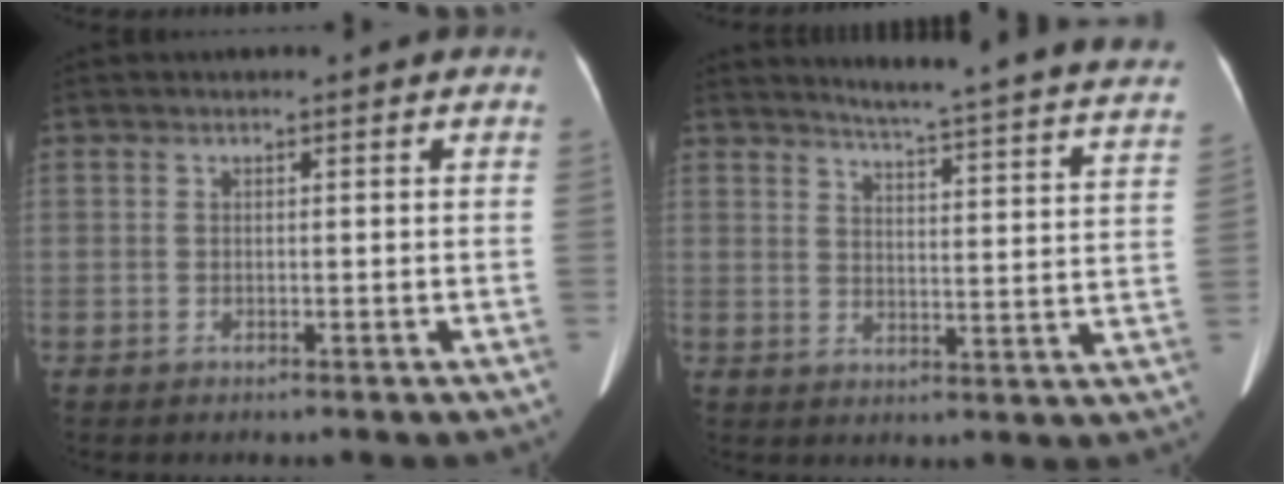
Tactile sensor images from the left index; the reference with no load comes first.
{"total": 23.8, "force": [22.1, -0.2, 8.7], "torque": [-0.119, -0.095, 0.250]}